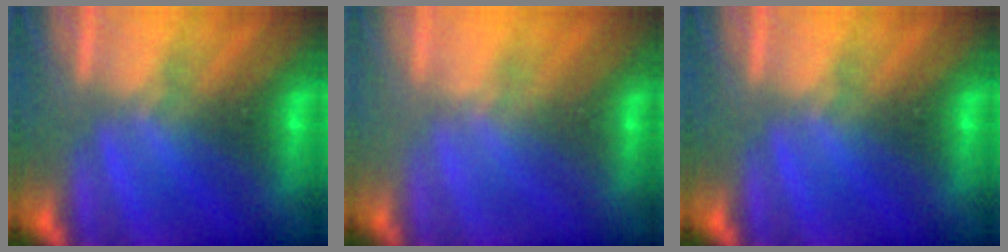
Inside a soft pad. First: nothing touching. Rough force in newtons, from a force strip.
{"total": 2.4}
{"total": 0.0}